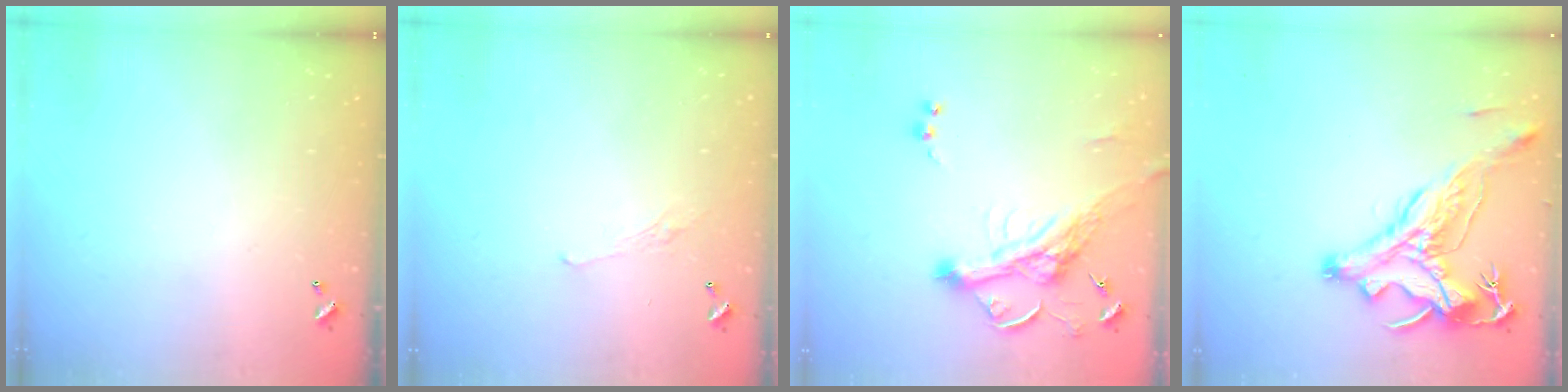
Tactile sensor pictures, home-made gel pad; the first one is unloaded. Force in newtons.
{"total": 0.5, "press": 0.2, "slide": 0.5}
{"total": 5.2, "press": 4.9, "slide": 1.6}
{"total": 5.1, "press": 4.8, "slide": 1.7}